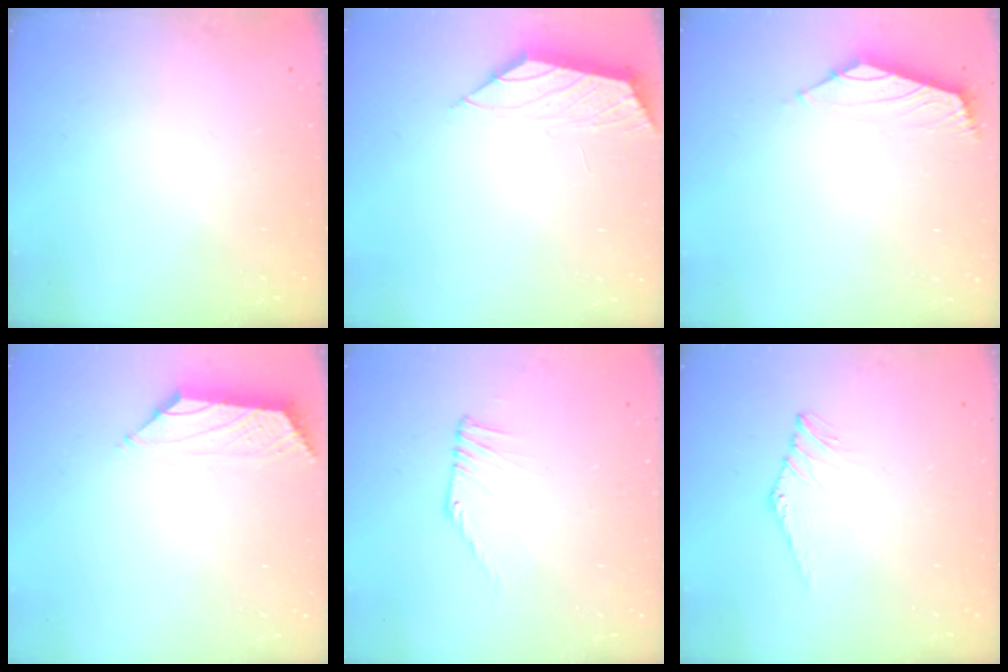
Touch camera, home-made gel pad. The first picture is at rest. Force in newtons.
{"total": 0.8, "press": 0.7, "slide": 0.4}
{"total": 1.8, "press": 1.6, "slide": 0.7}
{"total": 0.8, "press": 0.4, "slide": 0.6}
{"total": 0.5, "press": 0.2, "slide": 0.5}
{"total": 2.6, "press": 2.6, "slide": 0.4}